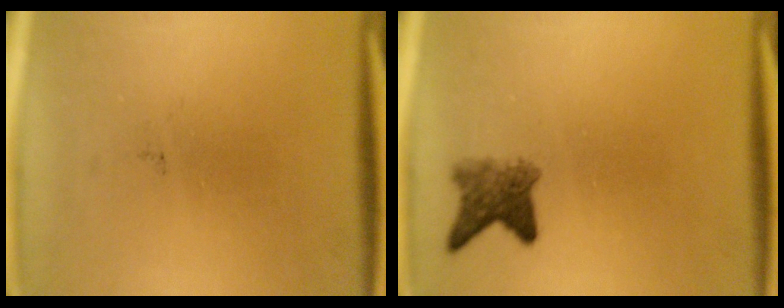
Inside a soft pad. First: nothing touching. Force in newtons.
{"total": 3.7}